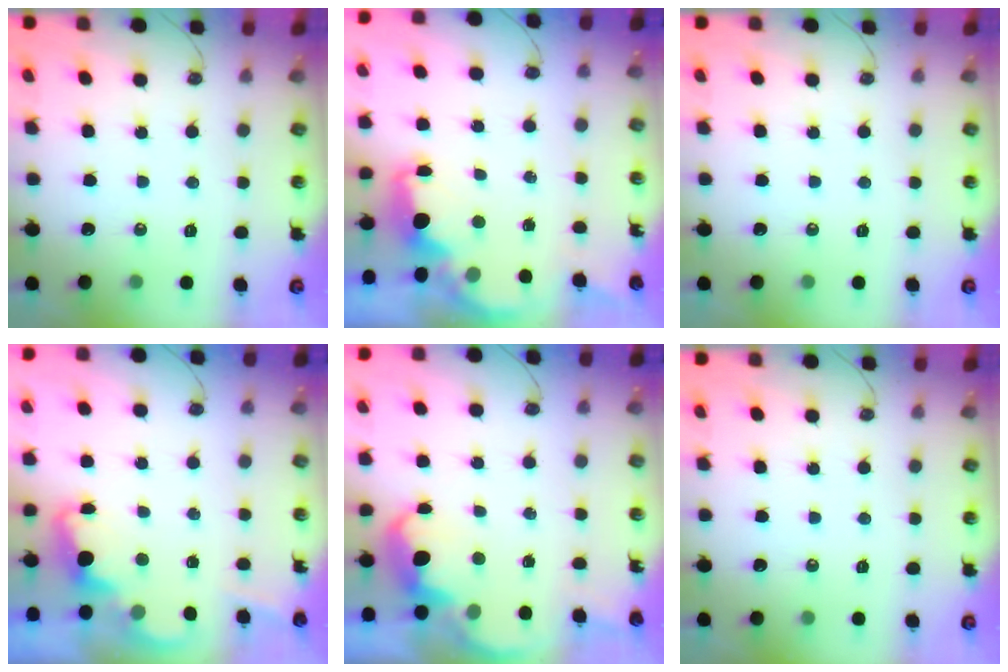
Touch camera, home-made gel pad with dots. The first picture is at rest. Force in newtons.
{"total": 2.5, "press": 2.3, "slide": 0.7}
{"total": 0.0}
{"total": 2.4, "press": 2.4, "slide": 0.5}
{"total": 3.8, "press": 3.6, "slide": 1.0}
{"total": 0.0}